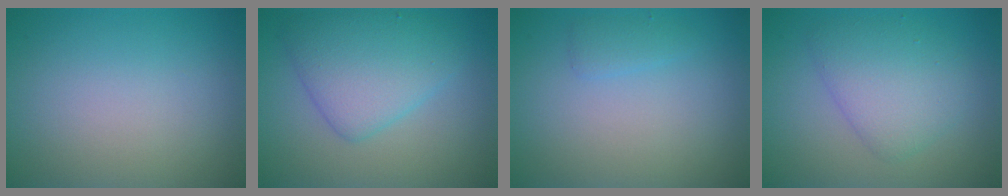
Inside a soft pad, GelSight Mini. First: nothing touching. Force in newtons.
{"total": 5.1, "press": 5.1, "slide": 0.2}
{"total": 1.0, "press": 1.0, "slide": 0.1}
{"total": 4.1, "press": 4.1, "slide": 0.1}